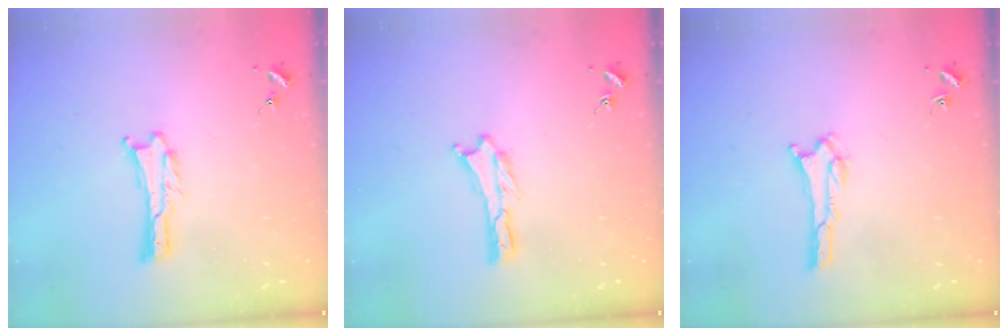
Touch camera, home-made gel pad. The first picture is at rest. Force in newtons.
{"total": 0.0}
{"total": 1.1, "press": 1.0, "slide": 0.1}